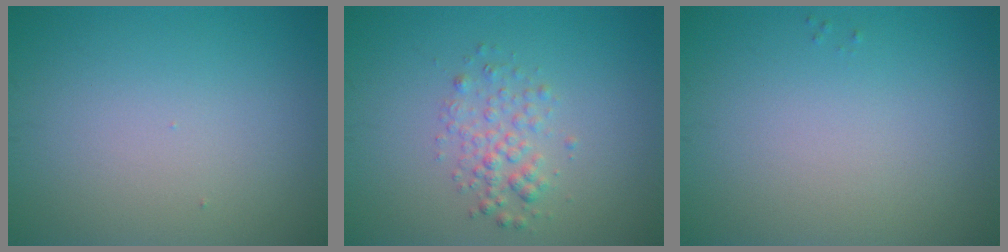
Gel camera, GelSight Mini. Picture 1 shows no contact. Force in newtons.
{"total": 2.2, "press": 2.2, "slide": 0.1}
{"total": 0.0}